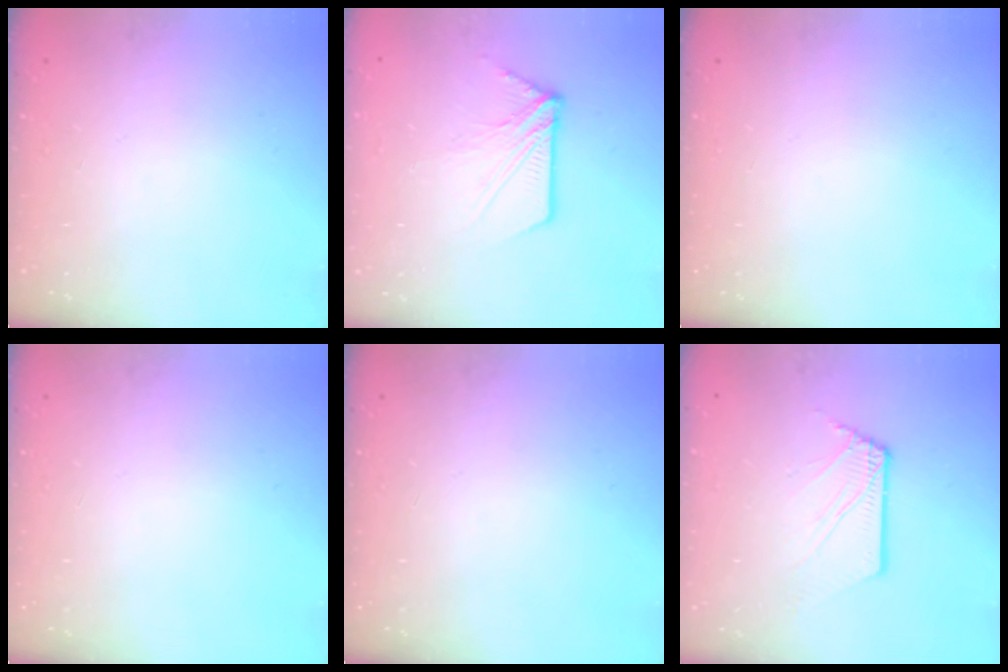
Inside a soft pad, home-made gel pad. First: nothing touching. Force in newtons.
{"total": 10.0, "press": 10.0, "slide": 0.8}
{"total": 0.0}
{"total": 0.0}
{"total": 0.0}
{"total": 4.0, "press": 4.0, "slide": 0.4}